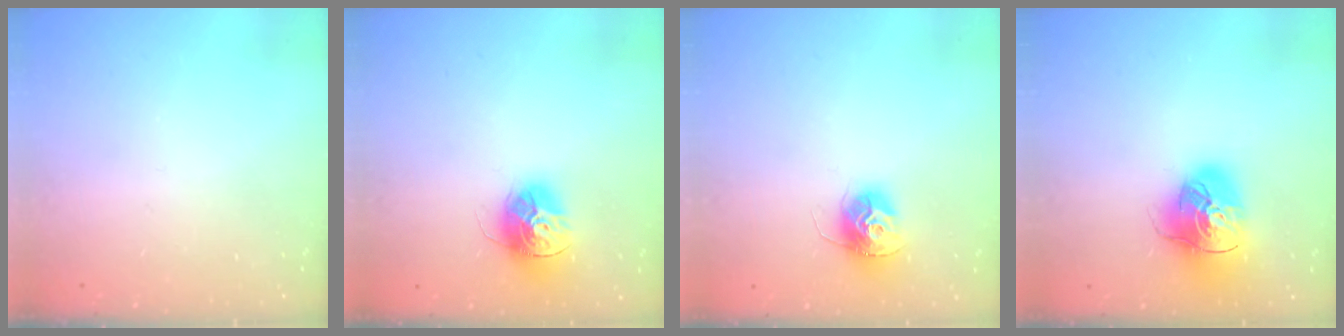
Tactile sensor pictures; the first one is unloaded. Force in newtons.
{"total": 13.7, "press": 13.7, "slide": 1.0}
{"total": 12.1, "press": 12.1, "slide": 1.1}
{"total": 17.5, "press": 17.3, "slide": 2.6}